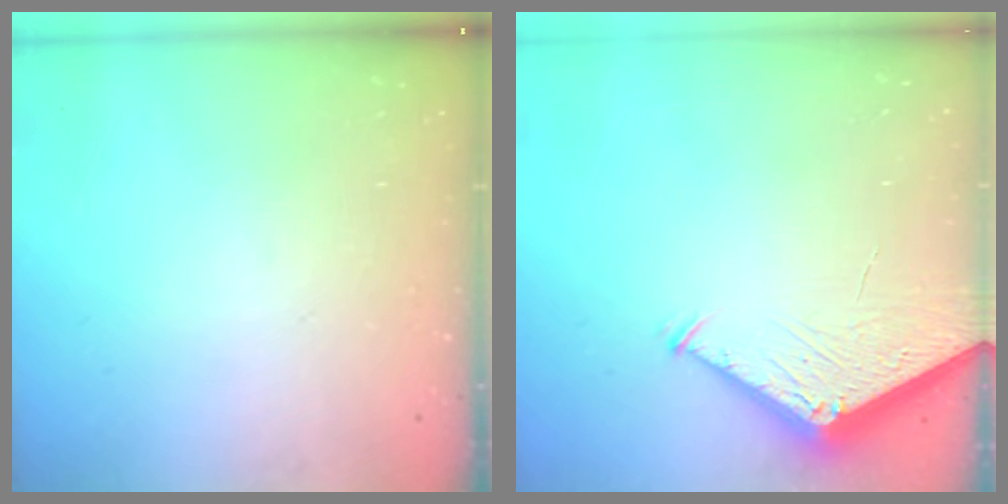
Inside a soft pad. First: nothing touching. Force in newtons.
{"total": 4.2, "press": 4.2, "slide": 0.5}